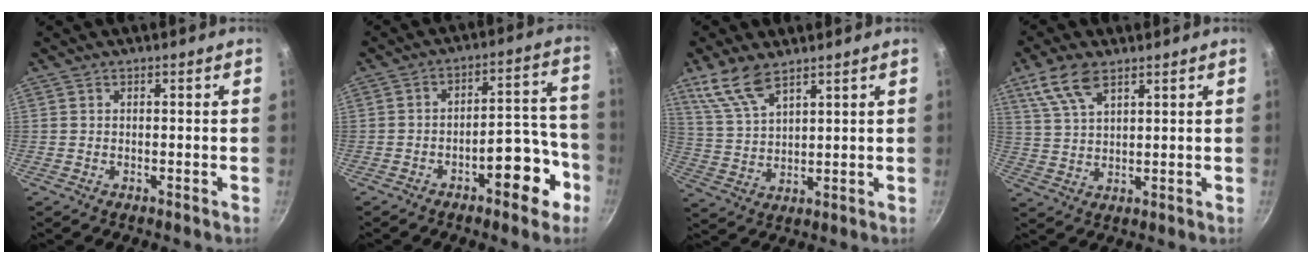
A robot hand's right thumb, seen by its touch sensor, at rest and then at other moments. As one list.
[{"total": 11.1, "force": [-5.7, 4.7, 8.3], "torque": [-0.076, 0.069, -0.072]}, {"total": 8.6, "force": [6.1, 3.1, 5.2], "torque": [-0.102, -0.021, 0.136]}, {"total": 8.1, "force": [4.9, 3.5, 5.4], "torque": [-0.108, -0.010, 0.105]}]